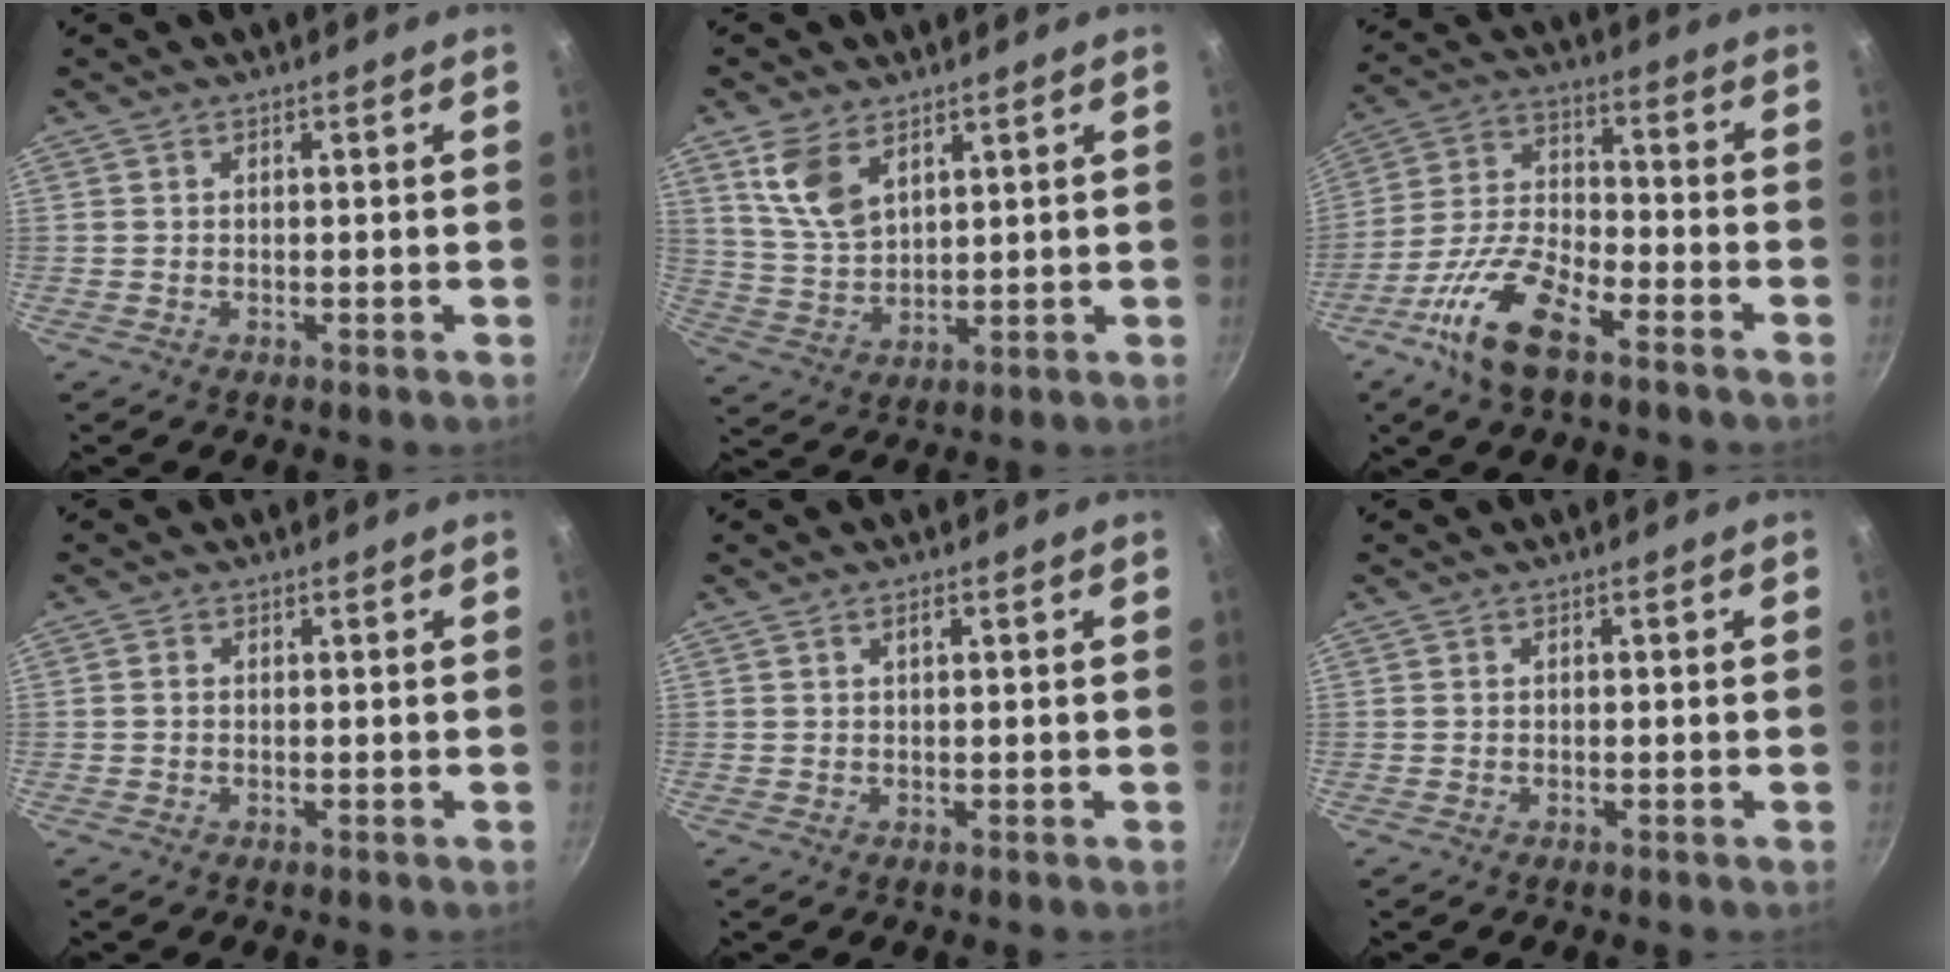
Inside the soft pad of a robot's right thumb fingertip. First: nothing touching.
{"total": 8.7, "force": [4.8, 4.9, 5.4], "torque": [-0.093, -0.027, 0.103]}
{"total": 13.9, "force": [-8.2, 5.2, 10.1], "torque": [-0.200, 0.041, -0.166]}
{"total": 0.8, "force": [-0.1, 0.7, 0.4], "torque": [-0.008, 0.005, -0.003]}
{"total": 1.0, "force": [0.4, 0.3, 0.9], "torque": [-0.017, 0.005, 0.007]}
{"total": 0.0}